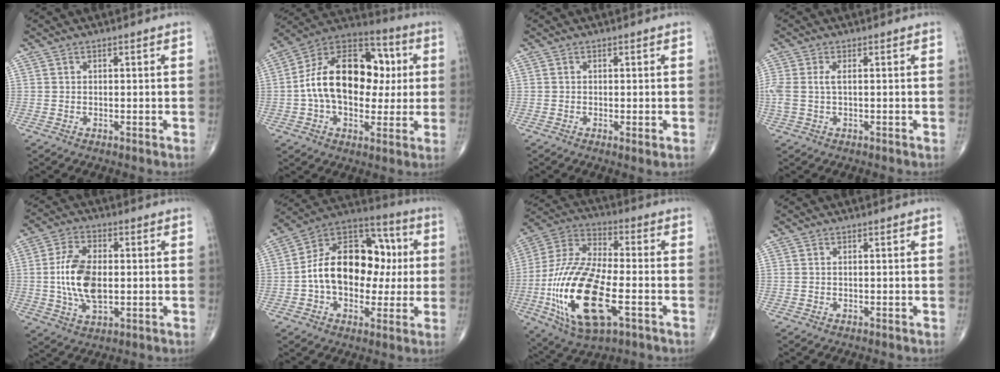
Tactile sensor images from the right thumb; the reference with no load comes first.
{"total": 21.9, "force": [1.5, 14.0, 16.7], "torque": [-0.247, 0.028, 0.017]}
{"total": 1.2, "force": [-0.3, 0.1, 1.2], "torque": [-0.024, -0.006, -0.006]}
{"total": 3.7, "force": [0.3, 1.6, 3.3], "torque": [-0.105, 0.011, 0.009]}
{"total": 11.6, "force": [-0.2, 6.2, 9.8], "torque": [-0.190, 0.002, -0.002]}
{"total": 20.5, "force": [0.4, 13.8, 15.2], "torque": [-0.203, 0.040, -0.001]}
{"total": 24.1, "force": [-6.6, 10.5, 20.7], "torque": [-0.441, 0.009, -0.111]}
{"total": 0.5, "force": [0.1, 0.2, 0.5], "torque": [-0.017, 0.005, 0.004]}